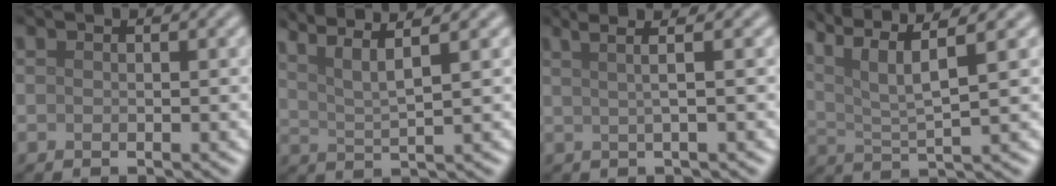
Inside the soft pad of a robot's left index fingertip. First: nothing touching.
{"total": 6.2, "force": [4.4, 1.1, 4.3], "torque": [-0.072, 0.024, 0.057]}
{"total": 4.0, "force": [1.9, 1.2, 3.3], "torque": [-0.042, 0.016, -0.001]}
{"total": 8.7, "force": [5.1, 2.1, 6.7], "torque": [-0.123, 0.022, 0.085]}